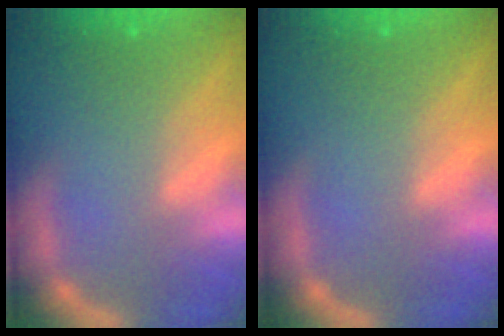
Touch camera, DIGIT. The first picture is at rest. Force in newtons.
{"total": 0.0}